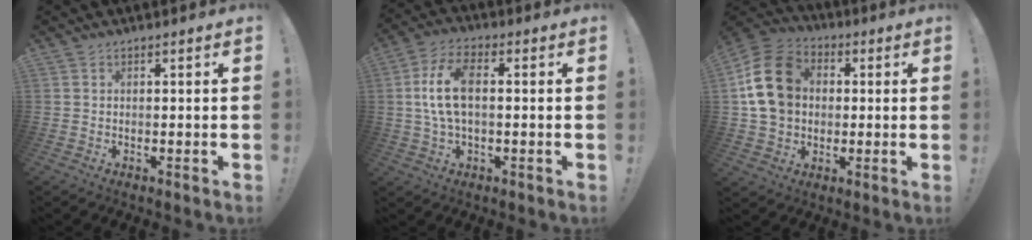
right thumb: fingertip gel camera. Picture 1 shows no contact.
{"total": 10.5, "force": [1.0, 5.2, 9.1], "torque": [-0.176, 0.001, 0.020]}
{"total": 17.4, "force": [2.7, 13.6, 10.6], "torque": [-0.183, 0.011, 0.056]}